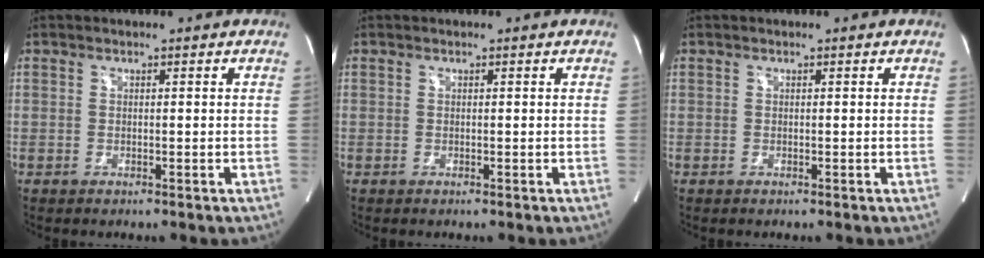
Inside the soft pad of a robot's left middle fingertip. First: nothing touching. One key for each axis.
{"total": 0.0}
{"total": 0.0}